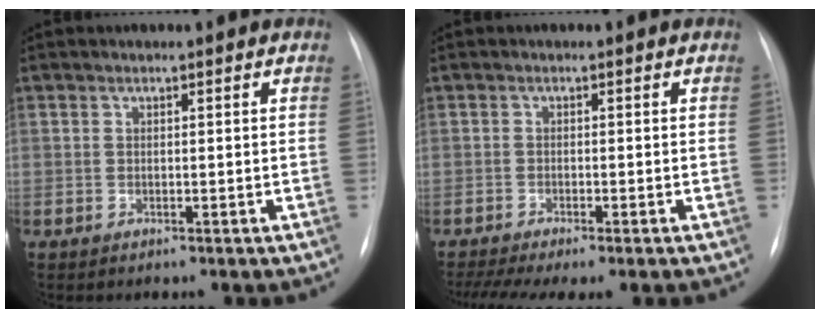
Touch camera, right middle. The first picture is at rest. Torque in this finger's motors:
{"motor_torque": [1.11, -1.03, 0.28, 0.06]}